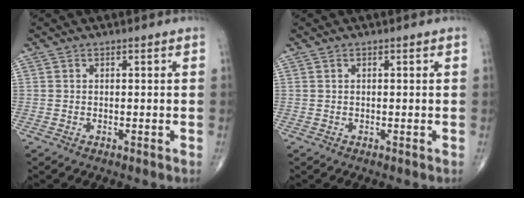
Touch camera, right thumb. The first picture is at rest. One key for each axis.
{"total": 0.0}